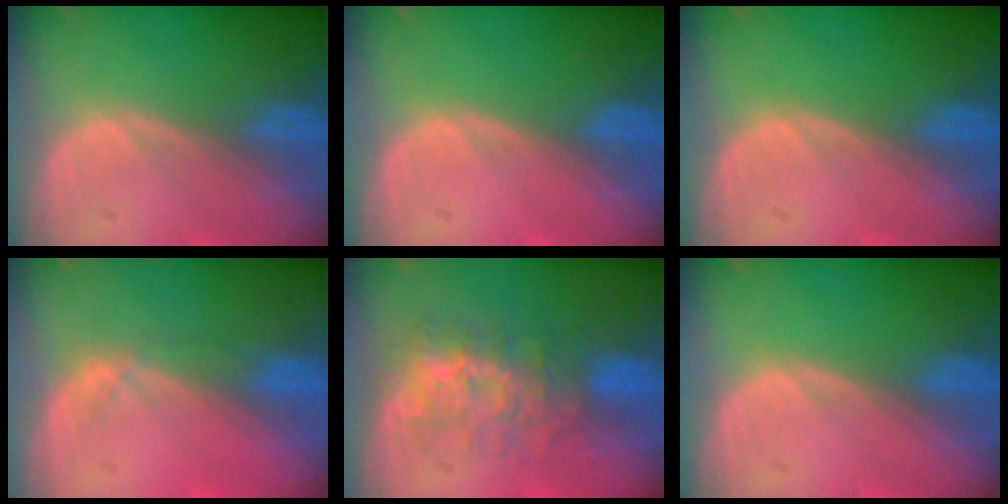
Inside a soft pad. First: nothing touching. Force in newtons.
{"total": 0.0}
{"total": 0.0}
{"total": 1.7, "press": 1.5, "slide": 0.8}
{"total": 7.9, "press": 7.6, "slide": 2.2}
{"total": 0.0}